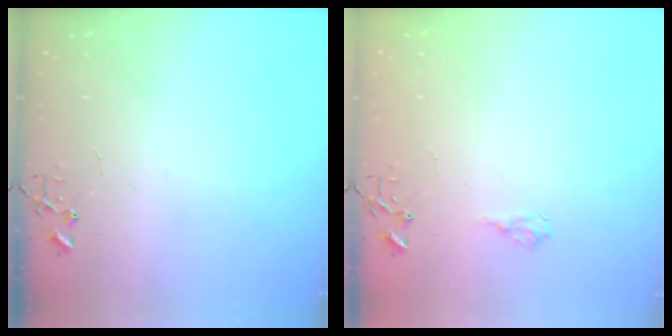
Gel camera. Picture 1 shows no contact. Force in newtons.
{"total": 6.8, "press": 6.8, "slide": 0.9}